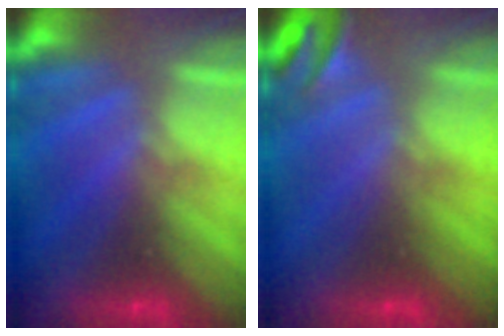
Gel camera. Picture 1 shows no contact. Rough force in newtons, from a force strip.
{"total": 2.7}